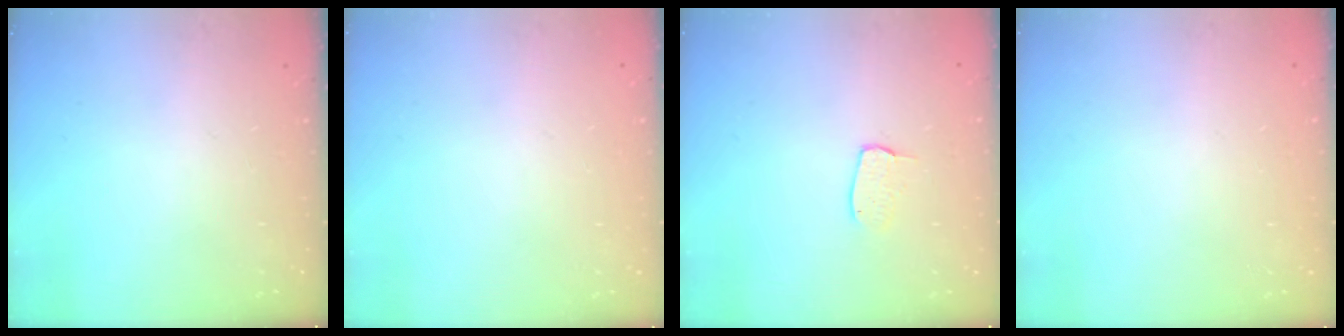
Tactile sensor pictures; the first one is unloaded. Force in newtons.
{"total": 0.0}
{"total": 4.8, "press": 4.8, "slide": 0.3}
{"total": 0.0}